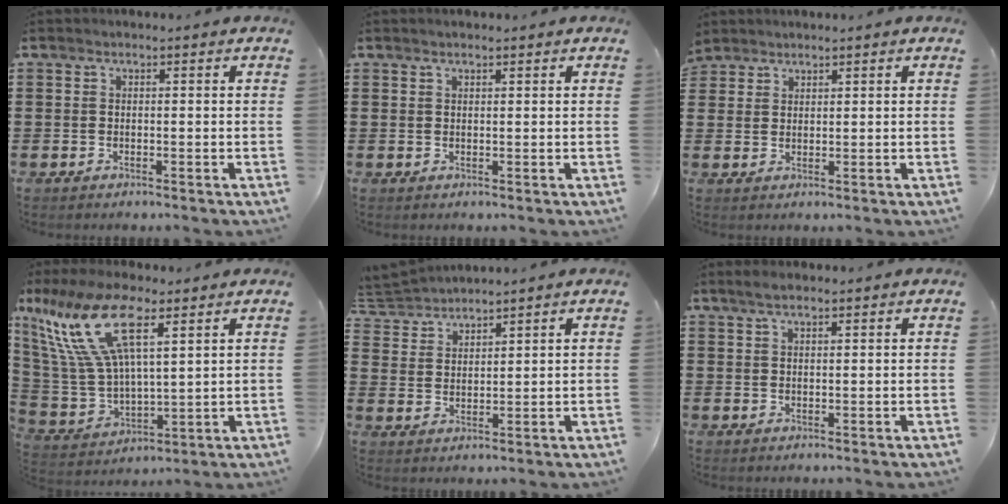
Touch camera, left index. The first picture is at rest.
{"total": 0.8, "force": [0.7, 0.2, 0.3], "torque": [-0.007, 0.002, 0.013]}
{"total": 2.2, "force": [2.0, 0.9, -0.1], "torque": [-0.004, 0.004, 0.040]}
{"total": 16.4, "force": [8.6, 6.4, 12.4], "torque": [-0.291, -0.017, 0.149]}
{"total": 3.9, "force": [3.8, 0.7, -0.3], "torque": [-0.010, -0.014, 0.071]}
{"total": 2.1, "force": [1.6, 0.6, 1.3], "torque": [-0.027, 0.003, 0.029]}